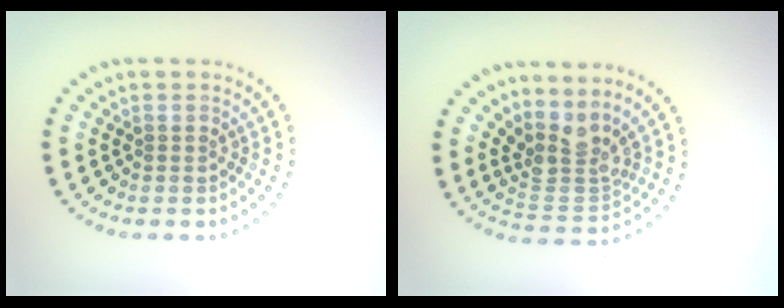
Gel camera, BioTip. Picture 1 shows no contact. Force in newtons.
{"total": 3.7, "press": 2.7, "slide": 2.5}